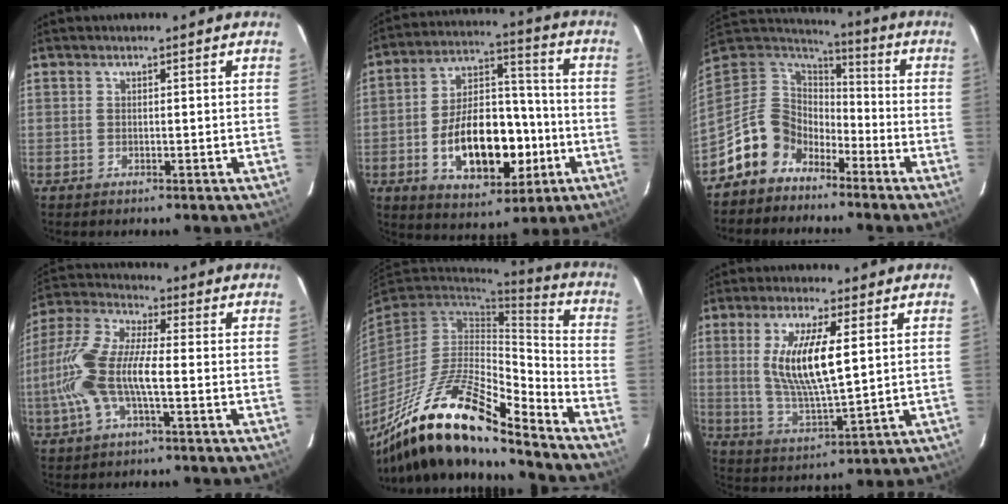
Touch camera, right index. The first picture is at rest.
{"total": 18.4, "force": [-5.1, 10.3, 14.3], "torque": [-0.259, 0.026, -0.064]}
{"total": 12.1, "force": [-8.2, 8.5, 3.0], "torque": [-0.082, 0.028, -0.151]}
{"total": 13.1, "force": [-2.6, 3.8, 12.3], "torque": [-0.270, 0.005, -0.052]}
{"total": 22.8, "force": [-16.3, 5.5, 15.0], "torque": [-0.278, -0.033, -0.295]}
{"total": 12.2, "force": [2.9, 2.8, 11.6], "torque": [-0.221, -0.008, 0.062]}